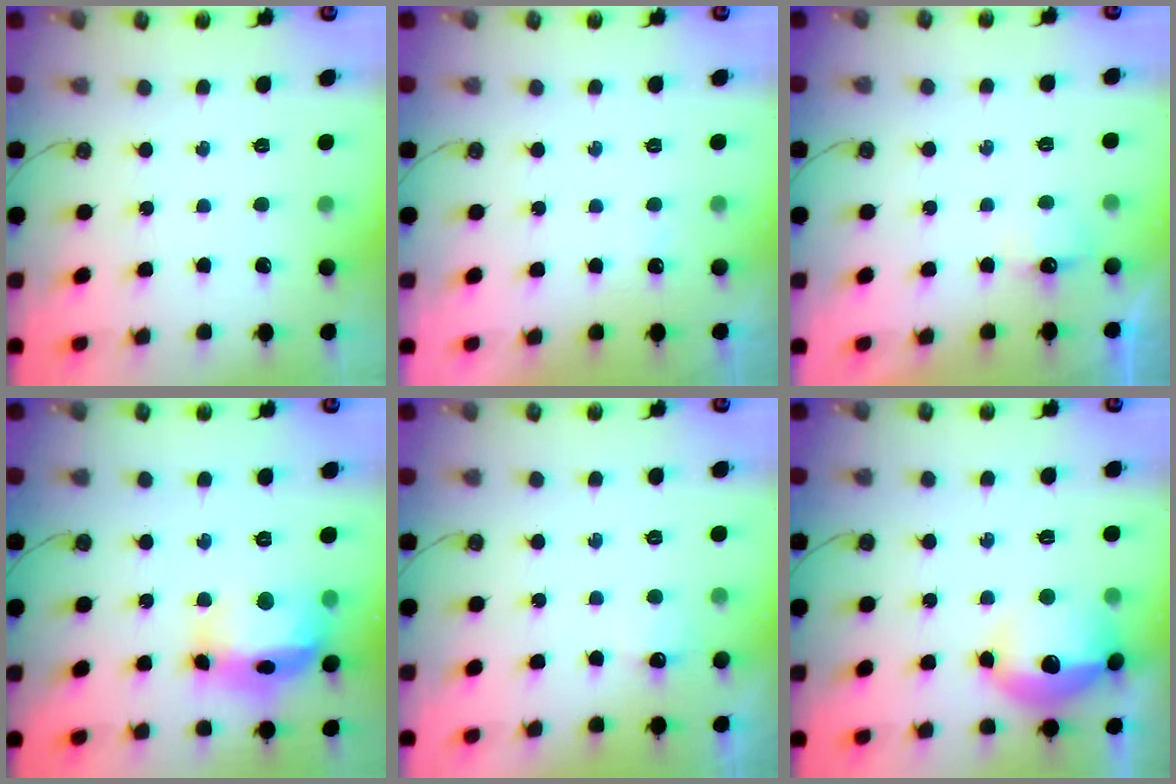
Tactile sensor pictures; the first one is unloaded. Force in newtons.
{"total": 12.8, "press": 2.8, "slide": 12.5}
{"total": 4.2, "press": 4.1, "slide": 0.6}
{"total": 15.6, "press": 15.5, "slide": 1.7}
{"total": 5.0, "press": 4.9, "slide": 0.9}
{"total": 16.0, "press": 15.9, "slide": 1.3}